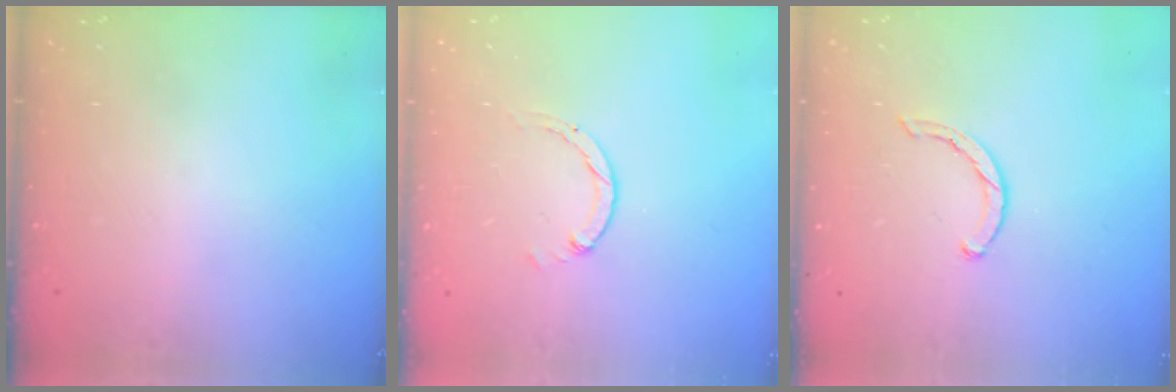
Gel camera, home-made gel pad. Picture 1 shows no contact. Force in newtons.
{"total": 1.3, "press": 1.2, "slide": 0.2}
{"total": 1.9, "press": 1.9, "slide": 0.3}